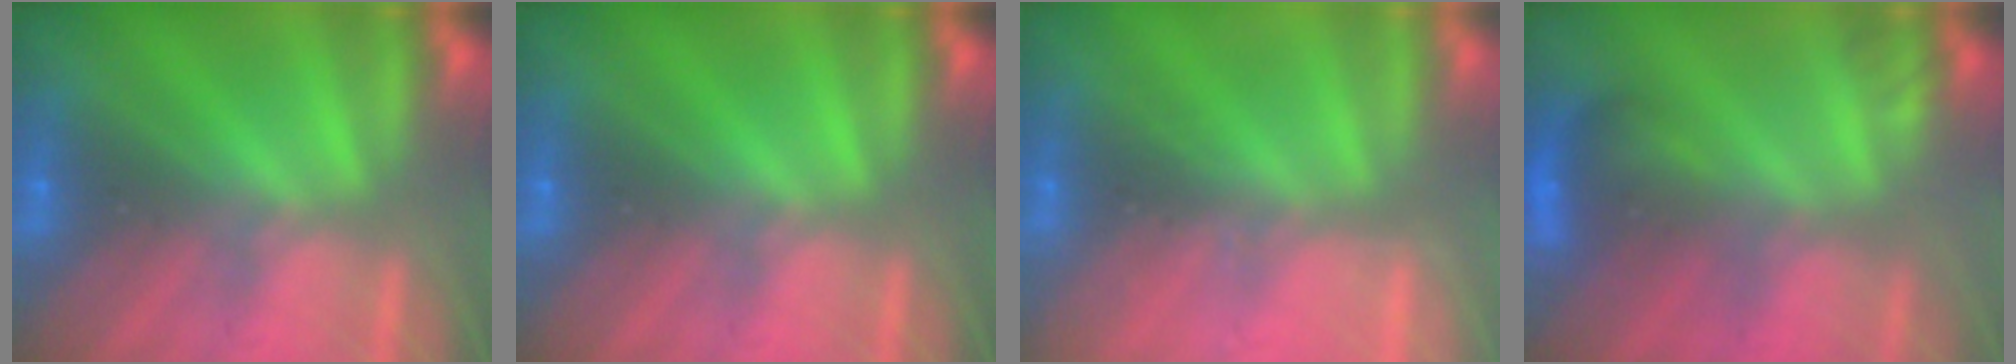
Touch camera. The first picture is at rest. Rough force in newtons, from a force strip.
{"total": 0.0}
{"total": 2.3}
{"total": 2.9}